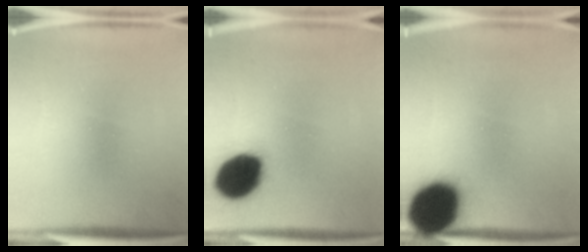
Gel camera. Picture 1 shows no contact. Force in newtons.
{"total": 17.6}
{"total": 21.3}